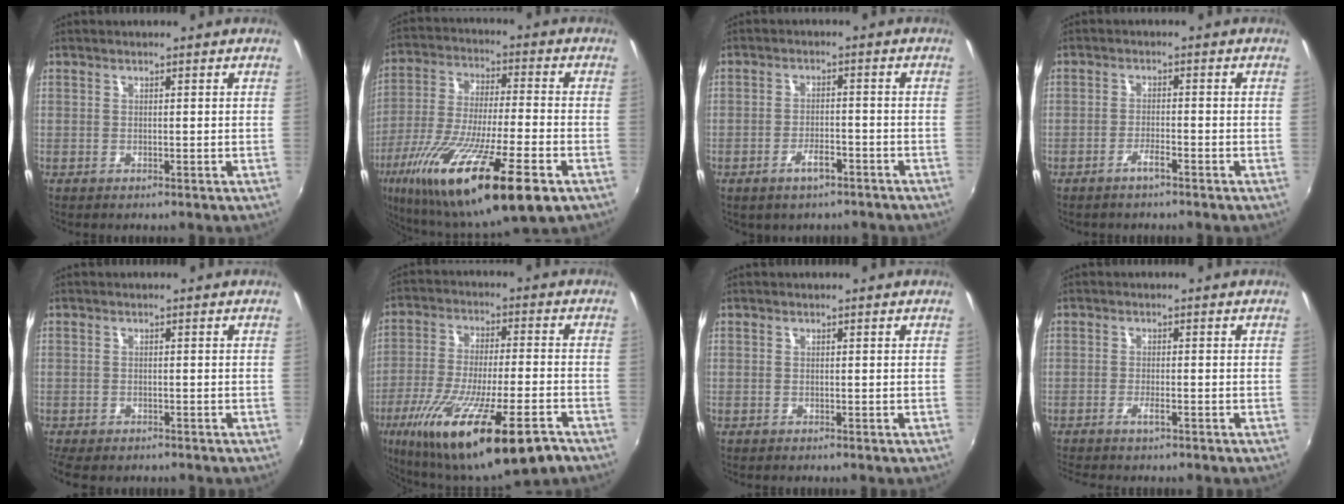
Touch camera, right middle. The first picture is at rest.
{"total": 24.4, "force": [-13.1, 4.5, 20.1], "torque": [-0.385, -0.062, -0.232]}
{"total": 4.5, "force": [-2.9, 2.1, 2.6], "torque": [-0.054, 0.000, -0.041]}
{"total": 2.3, "force": [-1.8, 0.3, 1.4], "torque": [-0.037, 0.002, -0.034]}
{"total": 5.0, "force": [-3.9, 2.0, 2.5], "torque": [-0.061, -0.026, -0.061]}
{"total": 24.9, "force": [-14.5, 7.1, 18.9], "torque": [-0.344, -0.062, -0.229]}
{"total": 0.0}
{"total": 2.5, "force": [-1.9, 0.2, 1.6], "torque": [-0.042, 0.000, -0.038]}